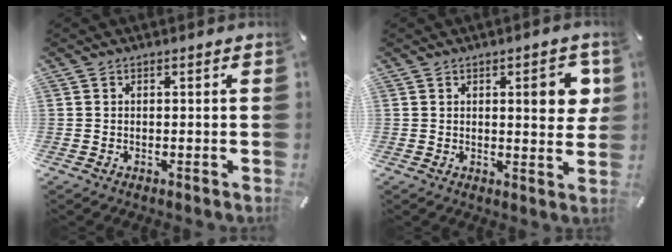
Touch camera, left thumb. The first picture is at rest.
{"total": 7.4, "force": [2.4, 2.7, 6.5], "torque": [-0.080, -0.013, 0.030]}